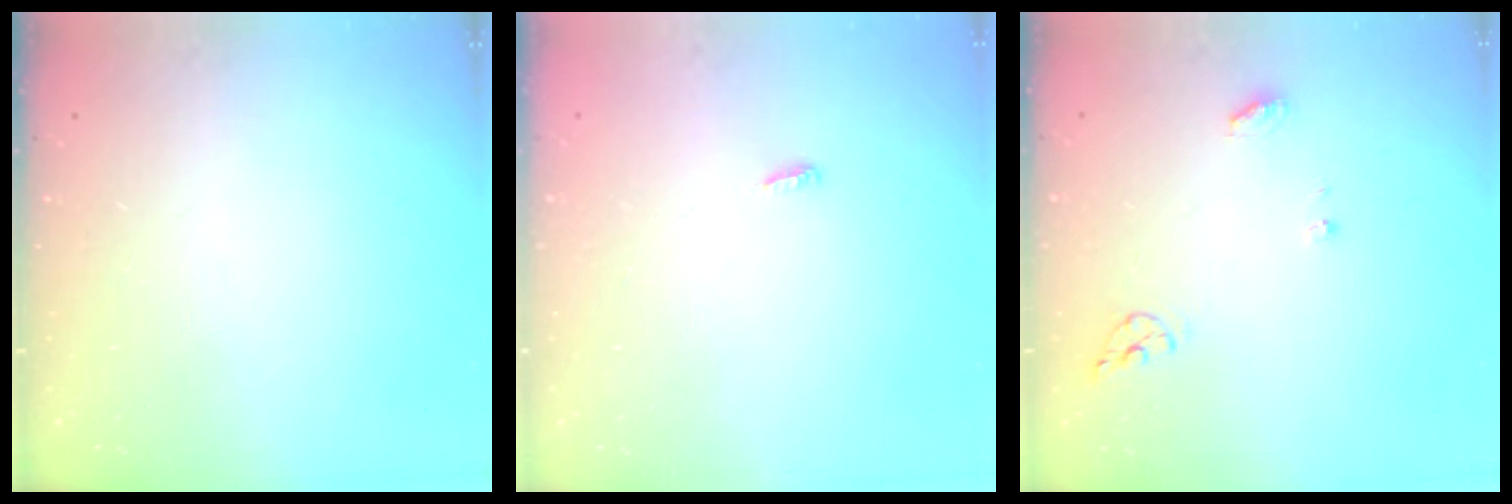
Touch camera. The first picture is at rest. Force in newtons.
{"total": 3.6, "press": 3.4, "slide": 1.0}
{"total": 6.7, "press": 6.7, "slide": 0.3}